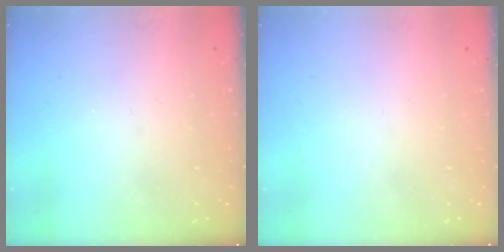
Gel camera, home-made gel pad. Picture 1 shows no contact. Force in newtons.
{"total": 1.7, "press": 1.7, "slide": 0.1}